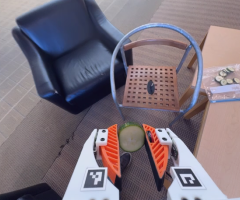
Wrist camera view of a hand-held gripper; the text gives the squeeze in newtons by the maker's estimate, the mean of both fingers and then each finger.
{"total": 7.9, "left": 7.7, "right": 8.1}